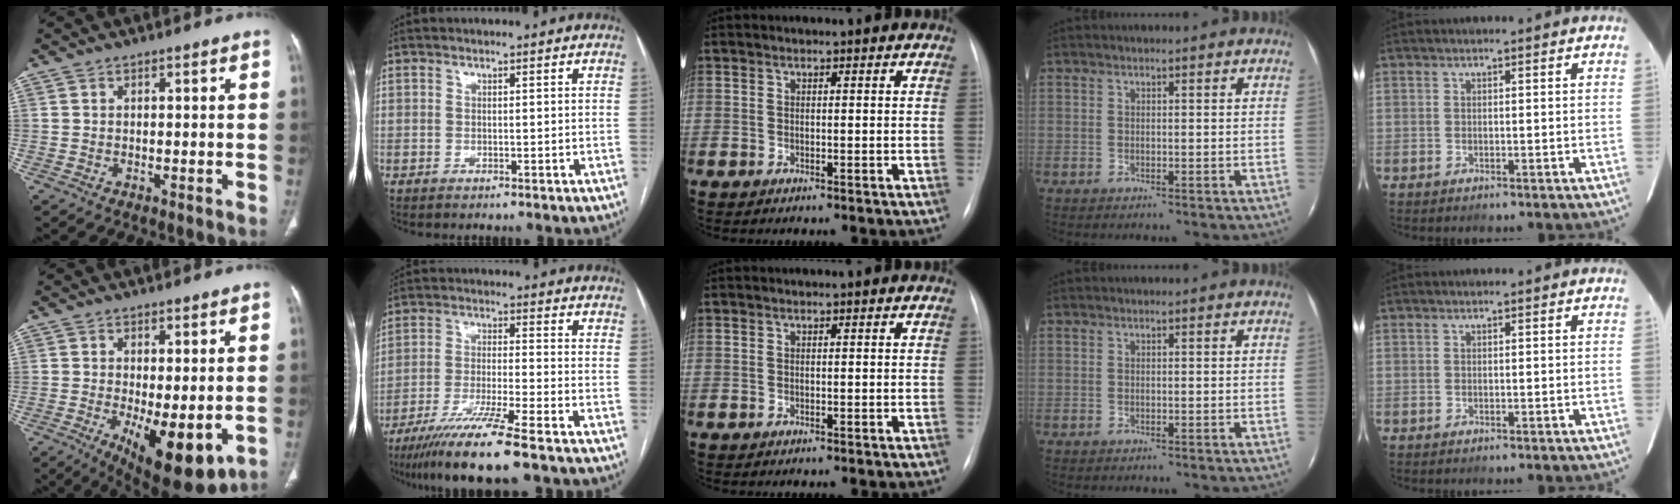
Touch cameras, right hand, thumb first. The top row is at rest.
{"thumb": {"total": 12.8, "force": [-3.2, 4.8, 11.4], "torque": [-0.166, -0.027, -0.031]}, "index": {"total": 11.5, "force": [-8.3, -0.9, 7.9], "torque": [-0.143, -0.035, -0.147]}}